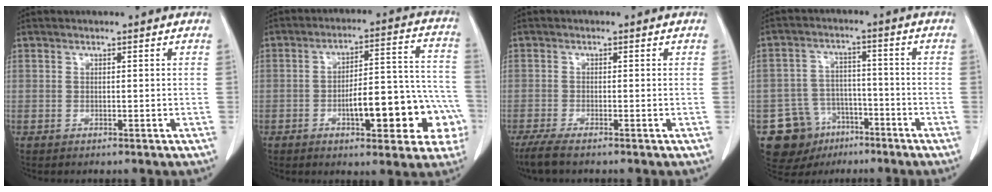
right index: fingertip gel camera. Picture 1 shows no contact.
{"total": 17.3, "force": [-5.4, 5.7, 15.4], "torque": [-0.151, 0.050, -0.062]}
{"total": 3.7, "force": [-2.3, 1.1, 2.7], "torque": [-0.066, -0.008, -0.045]}
{"total": 12.0, "force": [-6.3, 9.8, 2.9], "torque": [-0.065, 0.034, -0.087]}